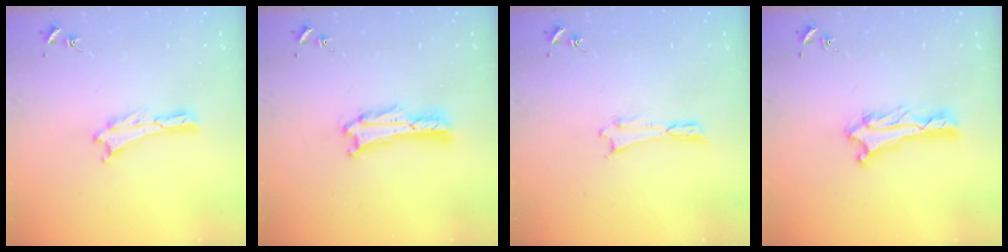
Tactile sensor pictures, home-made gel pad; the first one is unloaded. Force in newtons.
{"total": 1.7, "press": 1.7, "slide": 0.3}
{"total": 0.0}
{"total": 1.2, "press": 1.1, "slide": 0.1}